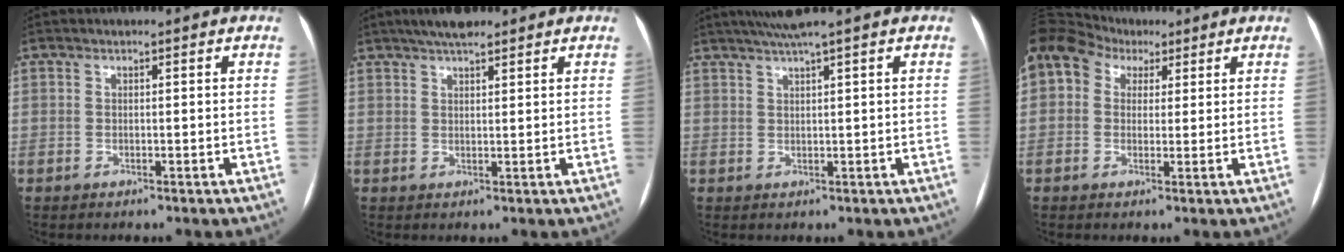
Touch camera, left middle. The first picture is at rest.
{"total": 4.9, "force": [3.9, 1.2, 2.8], "torque": [-0.047, 0.019, 0.064]}
{"total": 3.9, "force": [2.9, -1.1, 2.3], "torque": [-0.044, 0.012, 0.055]}
{"total": 16.7, "force": [7.7, 12.8, 7.4], "torque": [-0.217, 0.097, 0.145]}